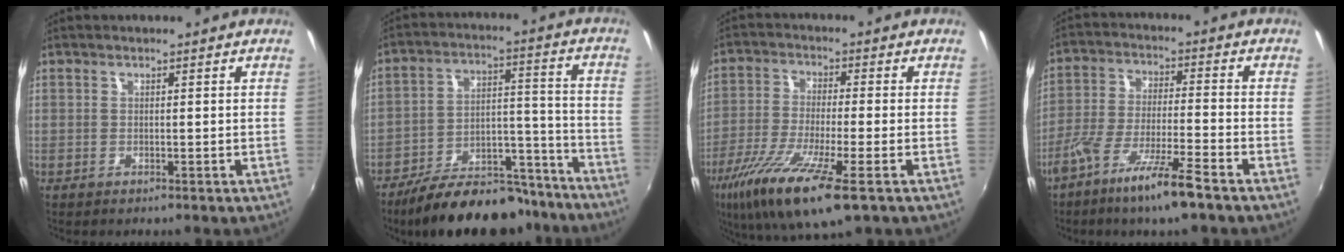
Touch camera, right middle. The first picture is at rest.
{"total": 20.5, "force": [-16.8, 7.6, 8.8], "torque": [-0.152, 0.026, -0.228]}
{"total": 15.4, "force": [-8.4, 2.6, 12.6], "torque": [-0.257, -0.051, -0.158]}
{"total": 10.6, "force": [-7.1, 0.5, 7.8], "torque": [-0.159, -0.014, -0.133]}